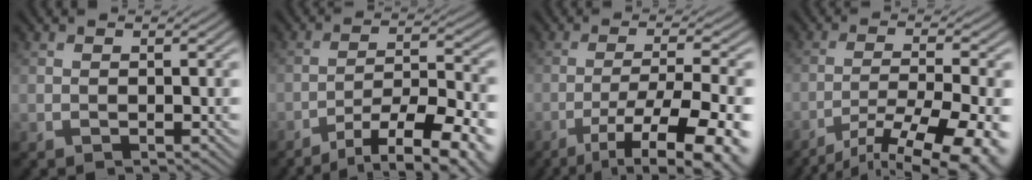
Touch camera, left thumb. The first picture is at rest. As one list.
[{"total": 13.5, "force": [-9.7, 3.6, 8.7], "torque": [-0.146, -0.013, -0.130]}, {"total": 13.3, "force": [-7.1, 3.3, 10.8], "torque": [-0.174, -0.012, -0.098]}, {"total": 15.1, "force": [-10.7, 3.3, 10.1], "torque": [-0.173, -0.035, -0.149]}]